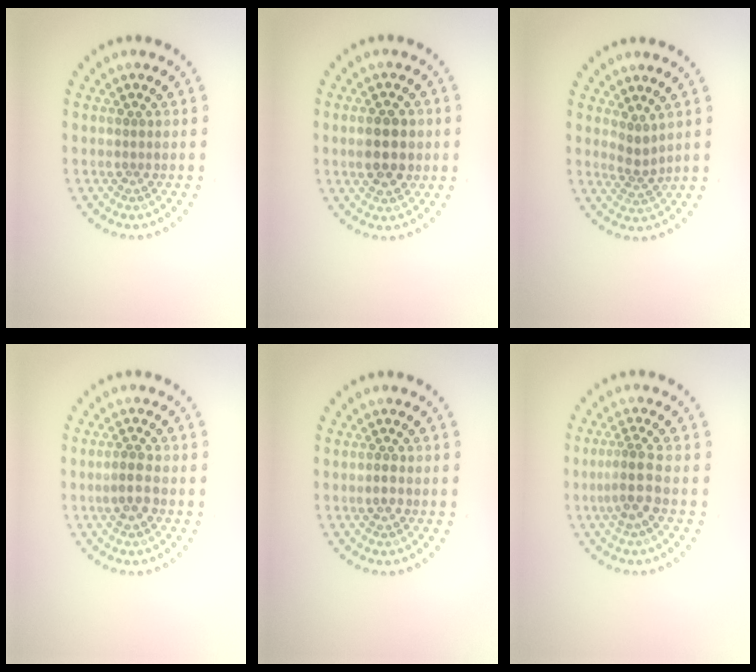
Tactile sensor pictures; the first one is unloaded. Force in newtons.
{"total": 4.4, "press": 4.4, "slide": 0.2}
{"total": 2.0, "press": 1.3, "slide": 1.5}
{"total": 2.1, "press": 2.1, "slide": 0.5}
{"total": 0.9, "press": 0.9, "slide": 0.1}
{"total": 2.8, "press": 2.2, "slide": 1.8}